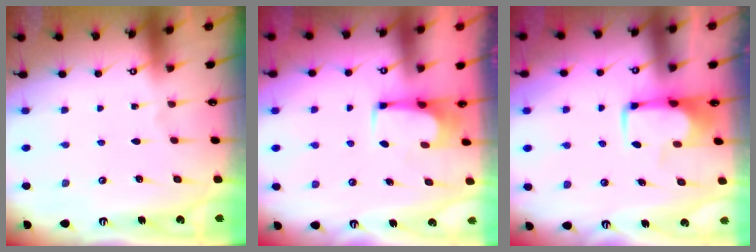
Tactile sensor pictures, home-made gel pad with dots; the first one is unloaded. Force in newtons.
{"total": 3.4, "press": 3.4, "slide": 0.2}
{"total": 1.8, "press": 1.7, "slide": 0.5}